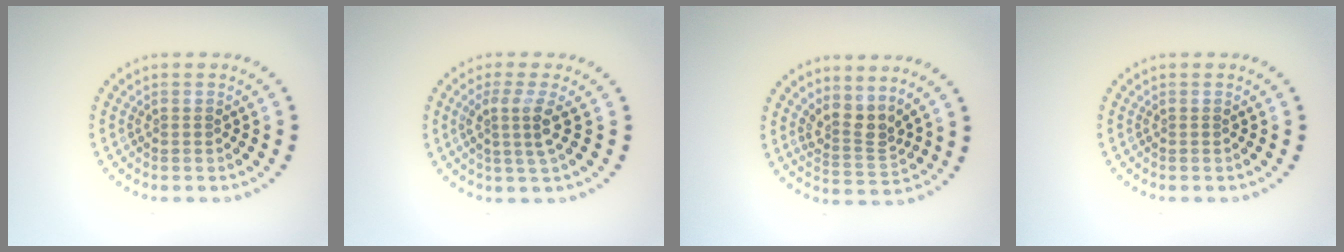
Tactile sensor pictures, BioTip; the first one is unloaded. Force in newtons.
{"total": 2.5, "press": 1.9, "slide": 1.7}
{"total": 2.7, "press": 2.0, "slide": 1.8}
{"total": 0.0}